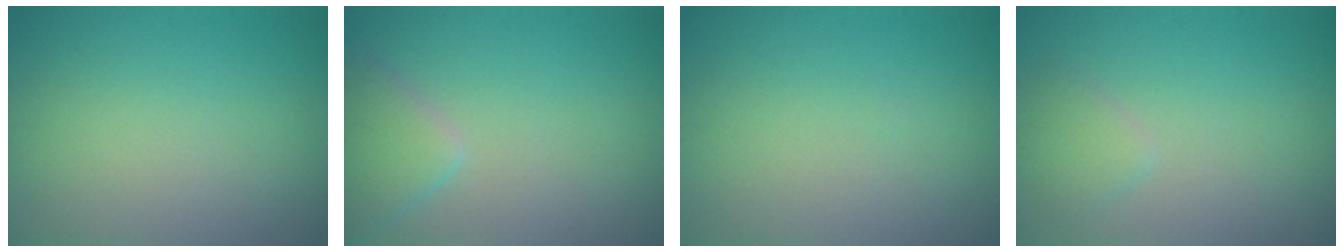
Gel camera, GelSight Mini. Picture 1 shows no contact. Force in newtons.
{"total": 3.1, "press": 3.1, "slide": 0.0}
{"total": 0.0}
{"total": 1.5, "press": 1.5, "slide": 0.1}